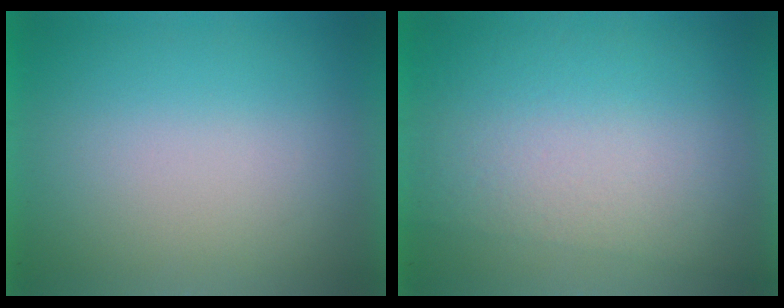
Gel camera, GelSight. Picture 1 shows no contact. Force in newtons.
{"total": 2.8}